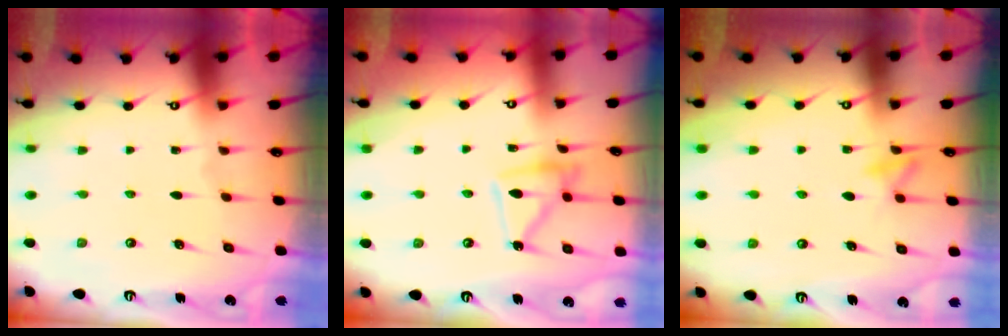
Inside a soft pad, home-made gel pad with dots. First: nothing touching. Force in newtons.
{"total": 10.8, "press": 10.7, "slide": 0.9}
{"total": 8.7, "press": 8.6, "slide": 1.1}